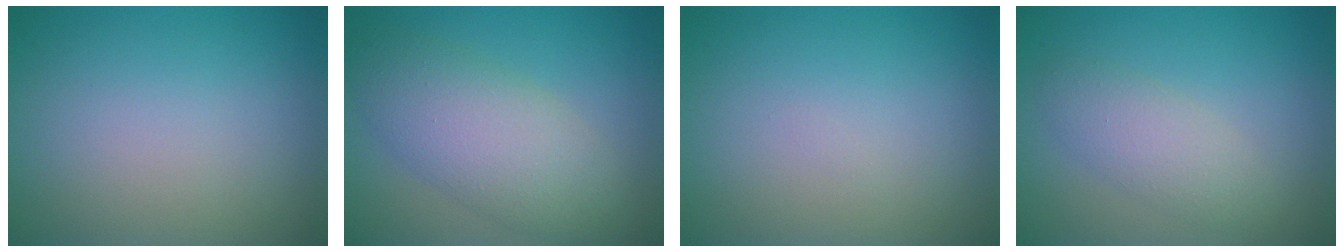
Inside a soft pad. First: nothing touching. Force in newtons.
{"total": 6.2, "press": 6.2, "slide": 0.1}
{"total": 0.0}
{"total": 2.8, "press": 2.8, "slide": 0.1}